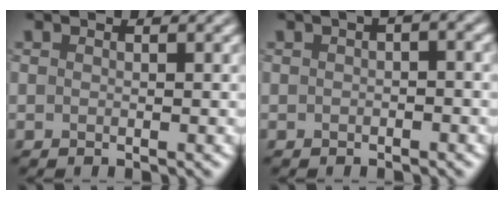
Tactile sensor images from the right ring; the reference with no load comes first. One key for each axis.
{"total": 2.0, "fx": 0.4, "fy": 0.6, "fz": 1.9, "tx": -0.023, "ty": 0.009, "tz": 0.002}